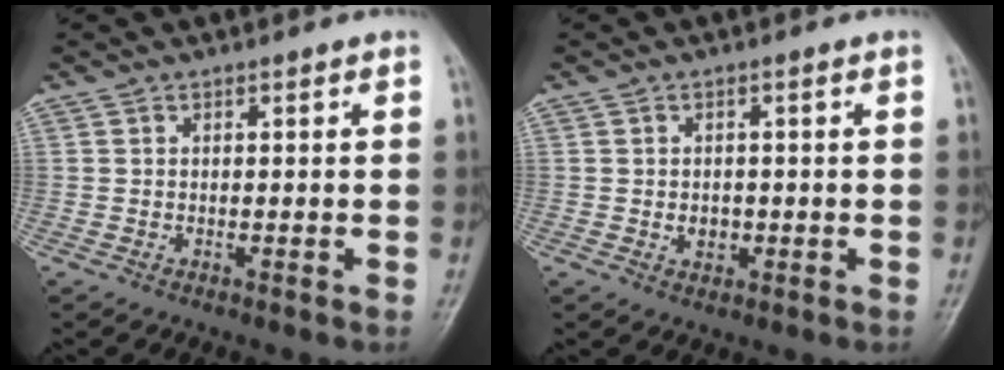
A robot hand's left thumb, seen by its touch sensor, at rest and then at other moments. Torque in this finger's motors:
{"motor_torque": [-0.03, 0.08, 0.15, 0.00, 0.00]}